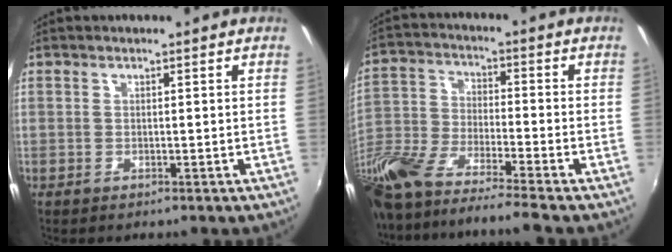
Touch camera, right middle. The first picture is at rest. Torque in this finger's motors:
{"motor_torque": [1.08, -1.06, 0.55, 0.21]}